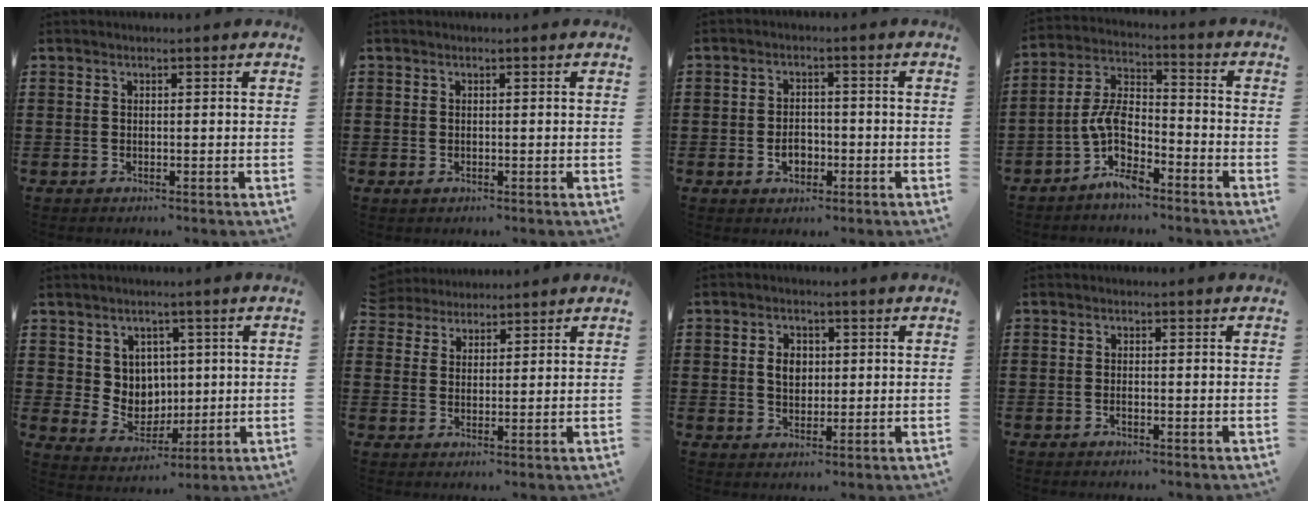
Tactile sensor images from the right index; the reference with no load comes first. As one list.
[{"total": 0.6, "force": [0.0, 0.5, 0.2], "torque": [-0.004, 0.004, -0.001]}, {"total": 3.4, "force": [-1.1, 2.3, 2.3], "torque": [-0.037, -0.001, -0.023]}, {"total": 7.8, "force": [-4.0, 3.6, 5.6], "torque": [-0.131, -0.003, -0.084]}, {"total": 5.5, "force": [2.8, 4.8, 0.4], "torque": [-0.030, -0.006, 0.051]}, {"total": 3.3, "force": [3.0, 1.2, -0.6], "torque": [-0.002, -0.001, 0.060]}, {"total": 3.6, "force": [0.5, 2.7, 2.4], "torque": [-0.045, 0.009, 0.005]}, {"total": 0.8, "force": [-0.5, 0.2, 0.6], "torque": [-0.013, -0.004, -0.008]}]